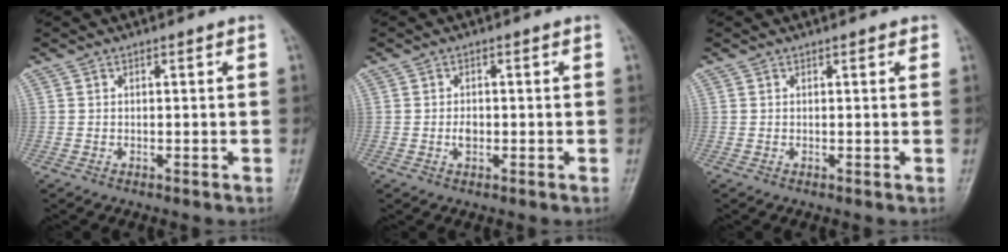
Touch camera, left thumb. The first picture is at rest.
{"total": 2.2, "force": [-0.4, 1.4, 1.6], "torque": [-0.023, 0.004, -0.009]}
{"total": 1.0, "force": [0.5, 0.4, 0.7], "torque": [-0.006, -0.001, 0.004]}